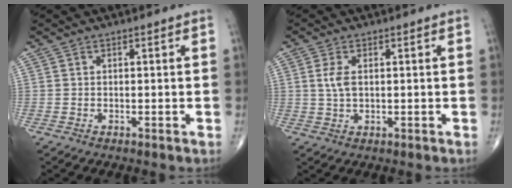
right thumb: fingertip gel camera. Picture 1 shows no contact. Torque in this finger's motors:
{"motor_torque": [-0.34, -0.01, 0.38, 0.10, -0.03]}